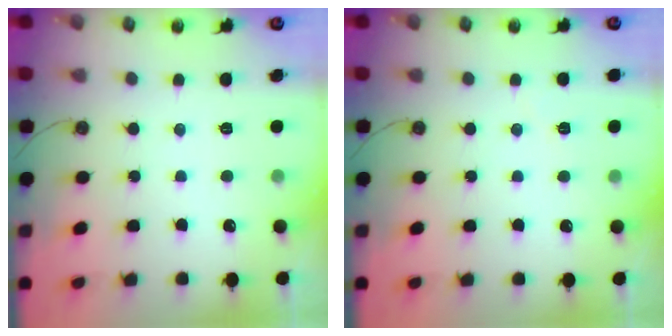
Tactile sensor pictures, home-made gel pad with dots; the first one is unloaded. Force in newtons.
{"total": 3.6, "press": 2.7, "slide": 2.4}